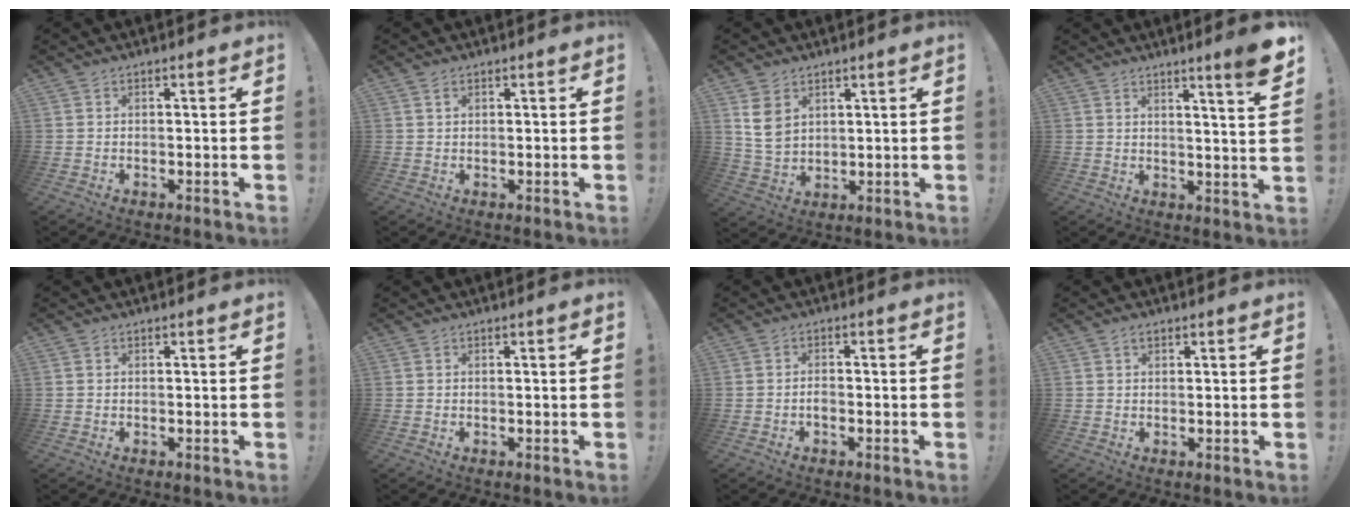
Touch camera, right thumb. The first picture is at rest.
{"total": 1.5, "force": [0.8, 0.8, 0.9], "torque": [-0.018, 0.002, 0.015]}
{"total": 7.9, "force": [3.8, 5.8, 4.0], "torque": [-0.058, -0.013, 0.077]}
{"total": 7.0, "force": [4.3, -0.9, 5.4], "torque": [-0.068, -0.038, 0.062]}
{"total": 0.0}
{"total": 0.6, "force": [-0.2, -0.2, 0.6], "torque": [-0.017, 0.002, -0.002]}
{"total": 1.5, "force": [-0.9, 0.8, 1.0], "torque": [-0.016, 0.005, -0.016]}
{"total": 1.4, "force": [0.8, 0.7, 0.9], "torque": [-0.018, 0.002, 0.015]}